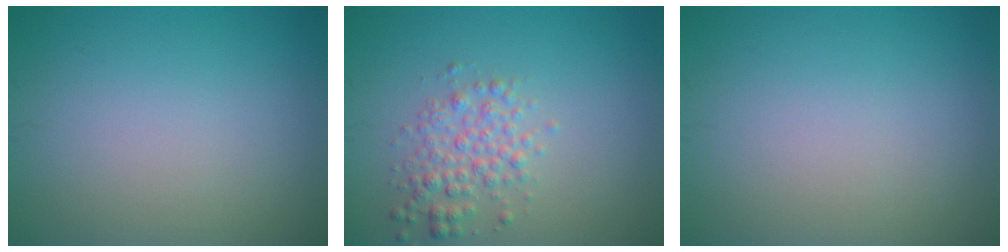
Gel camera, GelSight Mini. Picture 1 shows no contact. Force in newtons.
{"total": 2.8, "press": 2.8, "slide": 0.0}
{"total": 0.0}